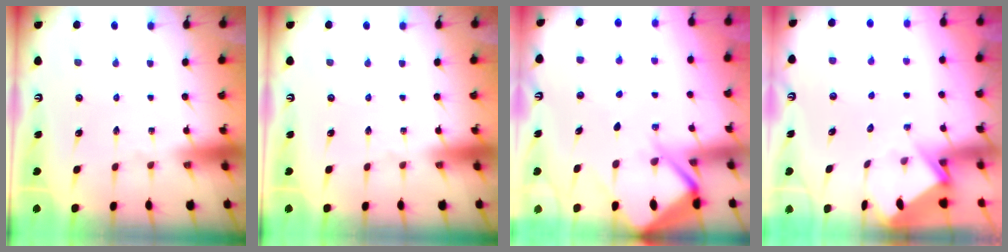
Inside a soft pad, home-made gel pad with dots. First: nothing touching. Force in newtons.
{"total": 0.0}
{"total": 9.0, "press": 9.0, "slide": 0.9}
{"total": 4.0, "press": 4.0, "slide": 0.4}